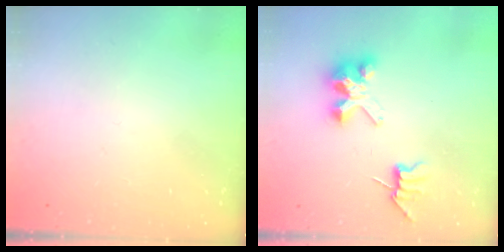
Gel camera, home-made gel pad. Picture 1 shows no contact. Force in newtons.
{"total": 7.8, "press": 7.8, "slide": 0.5}